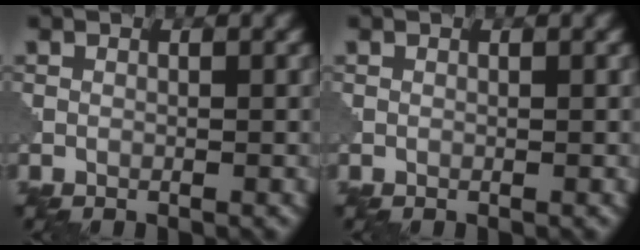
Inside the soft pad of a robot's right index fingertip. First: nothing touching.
{"total": 0.0}